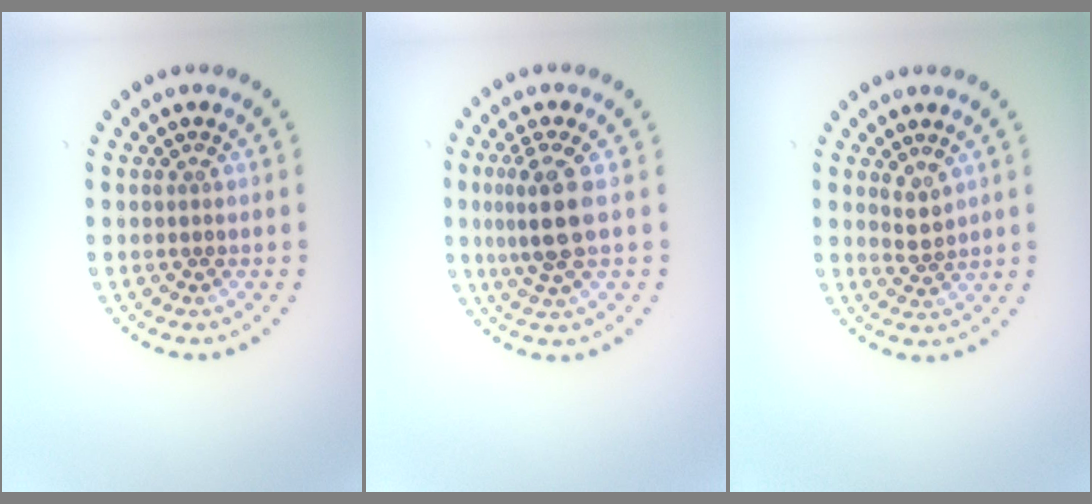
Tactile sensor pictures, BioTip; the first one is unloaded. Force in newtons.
{"total": 3.8, "press": 3.1, "slide": 2.1}
{"total": 1.8, "press": 1.4, "slide": 1.1}